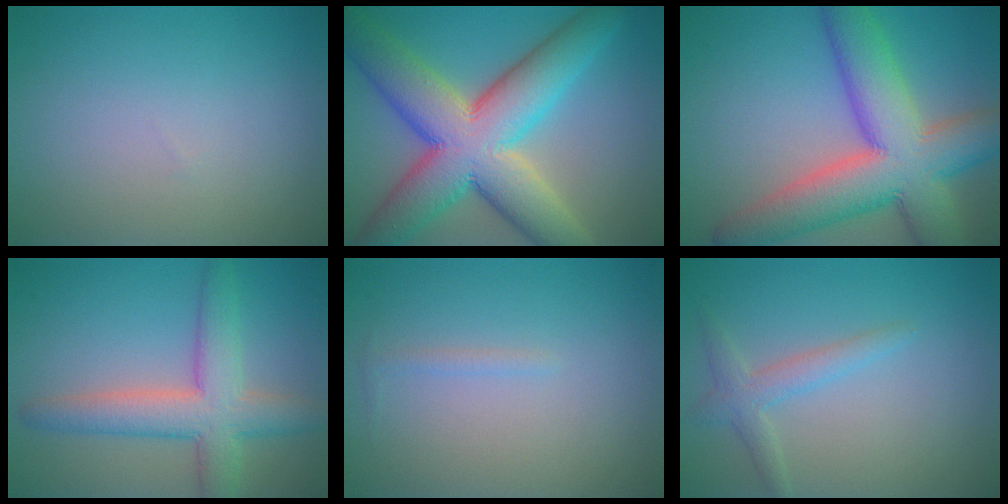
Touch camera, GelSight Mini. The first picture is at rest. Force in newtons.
{"total": 13.3, "press": 13.3, "slide": 0.6}
{"total": 11.9, "press": 11.8, "slide": 0.6}
{"total": 6.1, "press": 6.1, "slide": 0.3}
{"total": 0.7, "press": 0.7, "slide": 0.0}
{"total": 2.2, "press": 2.2, "slide": 0.1}